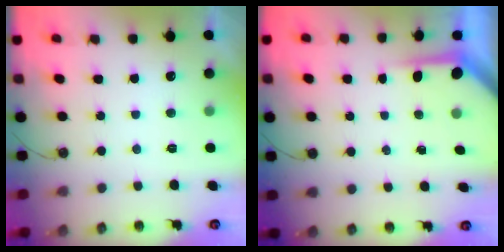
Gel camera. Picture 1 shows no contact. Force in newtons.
{"total": 3.9, "press": 3.9, "slide": 0.4}